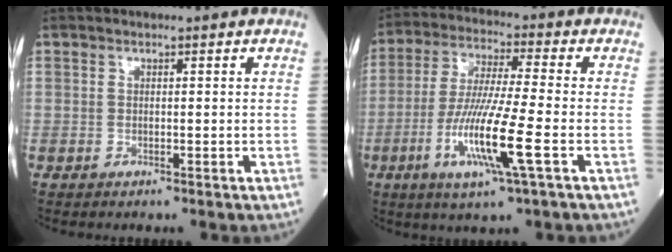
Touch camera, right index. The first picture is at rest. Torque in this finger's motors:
{"motor_torque": [1.51, -0.63, 0.96, 0.21]}